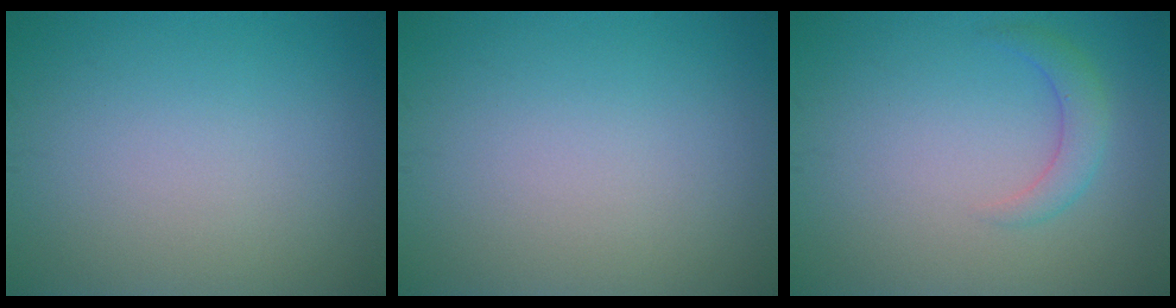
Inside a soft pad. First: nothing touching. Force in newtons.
{"total": 0.0}
{"total": 2.0, "press": 2.0, "slide": 0.1}